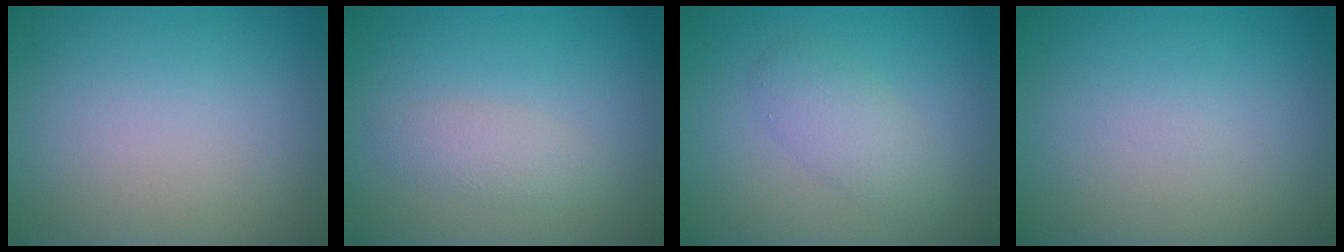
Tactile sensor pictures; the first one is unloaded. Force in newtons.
{"total": 1.8, "press": 1.8, "slide": 0.0}
{"total": 2.6, "press": 2.6, "slide": 0.2}
{"total": 0.0}